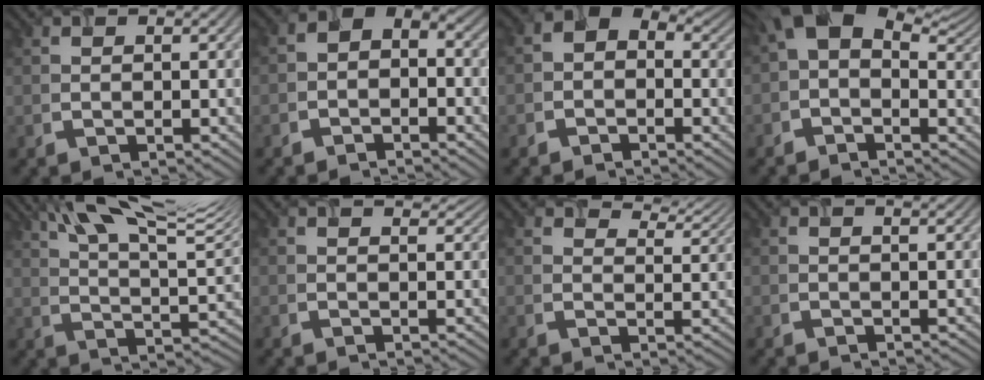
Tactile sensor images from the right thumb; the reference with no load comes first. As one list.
[{"total": 4.0, "force": [-0.9, 2.9, 2.6], "torque": [-0.043, 0.007, -0.029]}, {"total": 4.1, "force": [0.0, 3.1, 2.7], "torque": [-0.046, 0.010, -0.013]}, {"total": 10.0, "force": [3.0, 6.1, 7.4], "torque": [-0.139, 0.013, 0.043]}, {"total": 17.0, "force": [10.6, 4.4, 12.5], "torque": [-0.216, 0.017, 0.160]}, {"total": 2.6, "force": [2.0, 0.7, 1.5], "torque": [-0.031, -0.001, 0.032]}, {"total": 5.1, "force": [4.4, 1.3, 2.0], "torque": [-0.043, 0.001, 0.070]}, {"total": 1.2, "force": [0.9, 0.1, 0.8], "torque": [-0.017, -0.001, 0.012]}]